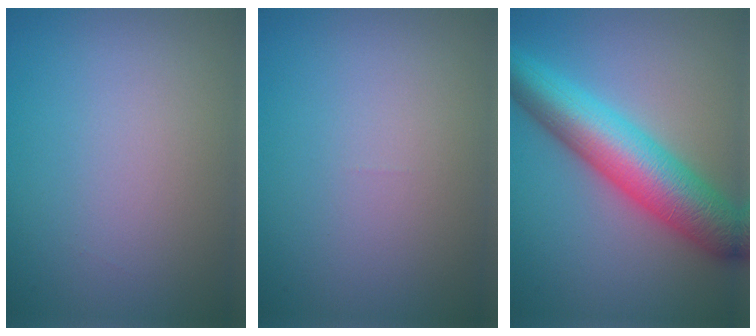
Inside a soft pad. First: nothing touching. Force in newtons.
{"total": 0.0}
{"total": 9.0, "press": 9.0, "slide": 0.2}